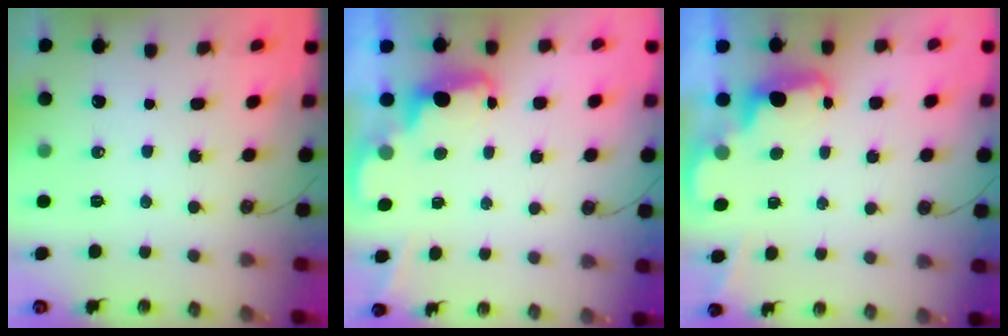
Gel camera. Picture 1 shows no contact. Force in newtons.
{"total": 2.4, "press": 2.4, "slide": 0.5}
{"total": 2.3, "press": 2.3, "slide": 0.6}